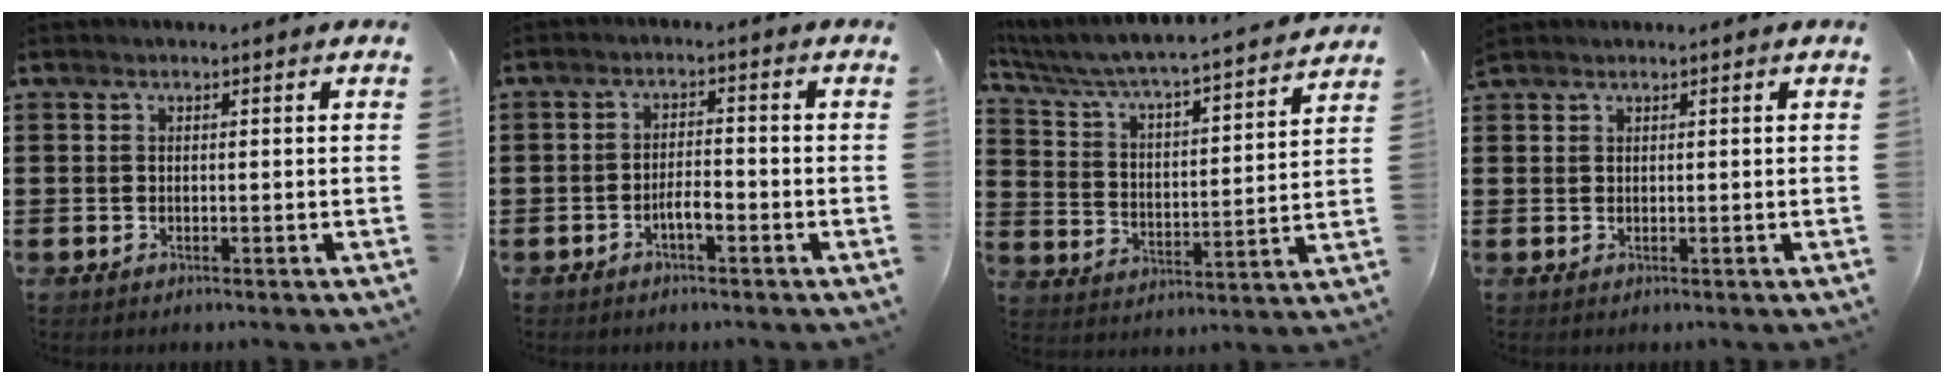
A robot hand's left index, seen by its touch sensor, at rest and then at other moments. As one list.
[{"total": 3.0, "force": [-1.5, 0.8, 2.5], "torque": [-0.044, 0.006, -0.029]}, {"total": 4.3, "force": [3.9, -0.1, 1.7], "torque": [-0.056, -0.042, 0.055]}, {"total": 1.3, "force": [1.2, 0.3, 0.2], "torque": [-0.005, 0.001, 0.024]}]